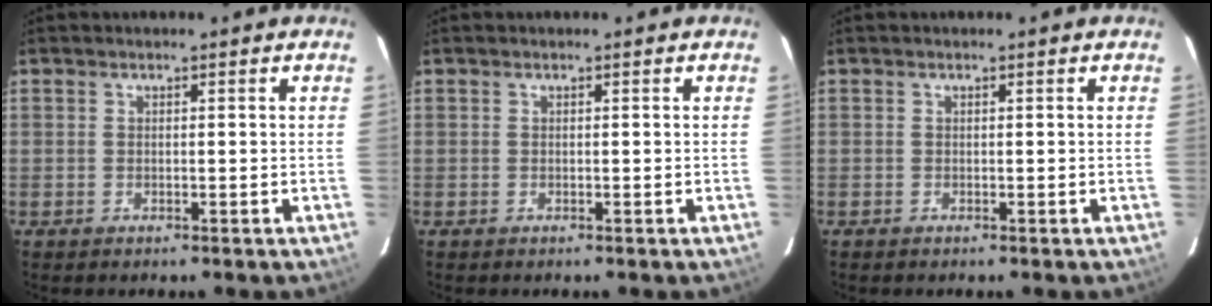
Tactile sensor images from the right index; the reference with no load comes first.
{"total": 0.0}
{"total": 0.0}